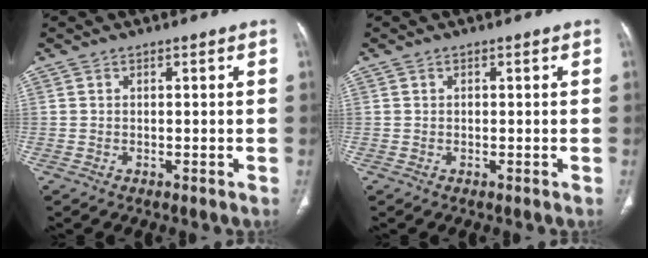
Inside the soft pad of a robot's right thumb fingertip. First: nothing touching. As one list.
[{"total": 0.0}]